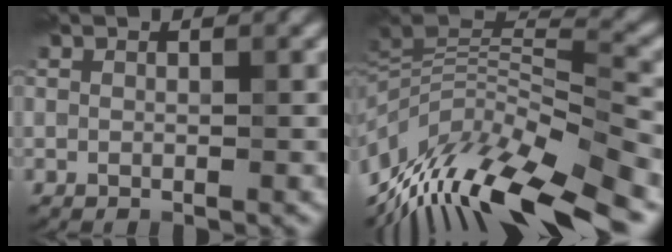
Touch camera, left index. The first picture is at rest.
{"total": 13.0, "force": [-5.9, 3.7, 11.0], "torque": [-0.208, 0.011, -0.092]}